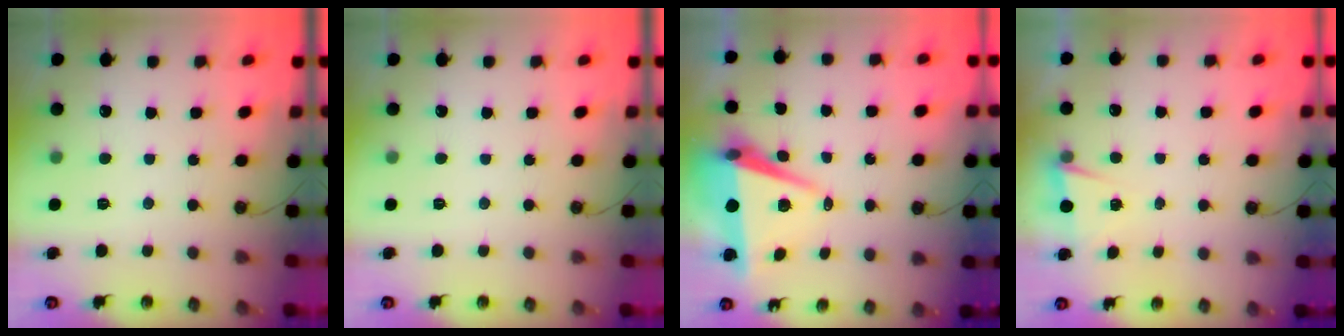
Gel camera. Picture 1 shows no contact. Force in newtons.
{"total": 0.0}
{"total": 8.7, "press": 7.5, "slide": 4.3}
{"total": 2.4, "press": 2.2, "slide": 1.1}